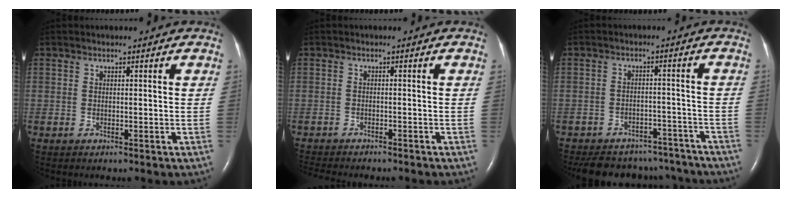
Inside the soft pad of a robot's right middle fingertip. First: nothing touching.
{"total": 6.7, "force": [-5.9, 1.5, 2.7], "torque": [-0.038, -0.005, -0.083]}
{"total": 14.9, "force": [-13.2, 6.1, 3.3], "torque": [-0.064, 0.015, -0.161]}